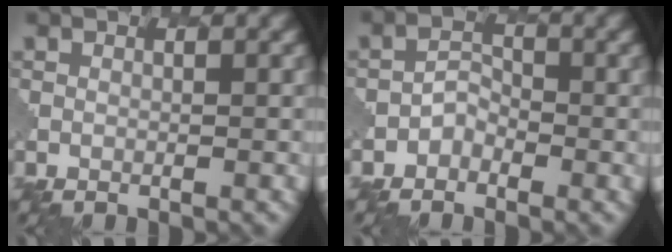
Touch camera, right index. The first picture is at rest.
{"total": 1.4, "force": [-0.8, 1.1, 0.3], "torque": [-0.004, 0.008, -0.016]}